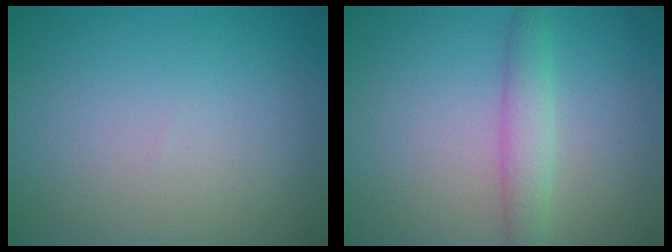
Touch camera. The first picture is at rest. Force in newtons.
{"total": 2.6, "press": 2.6, "slide": 0.1}